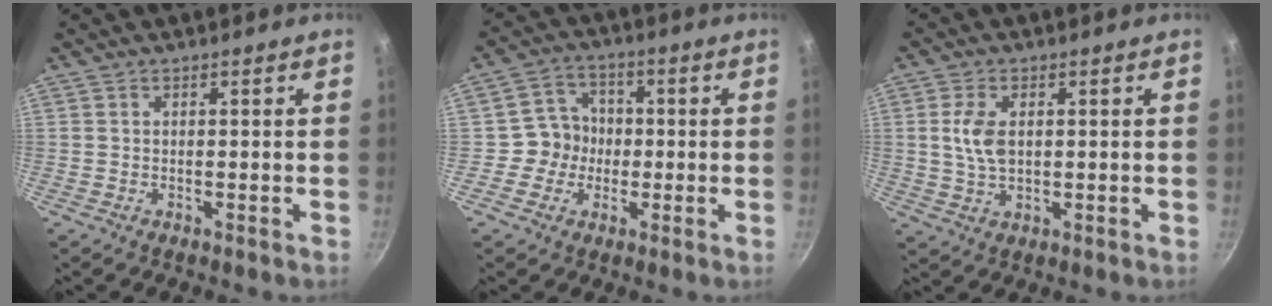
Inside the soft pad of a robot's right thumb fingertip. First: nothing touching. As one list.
[{"total": 6.6, "force": [-0.8, 6.2, 2.0], "torque": [0.008, 0.015, -0.028]}, {"total": 6.2, "force": [1.0, 3.6, 4.9], "torque": [-0.093, -0.001, 0.019]}]